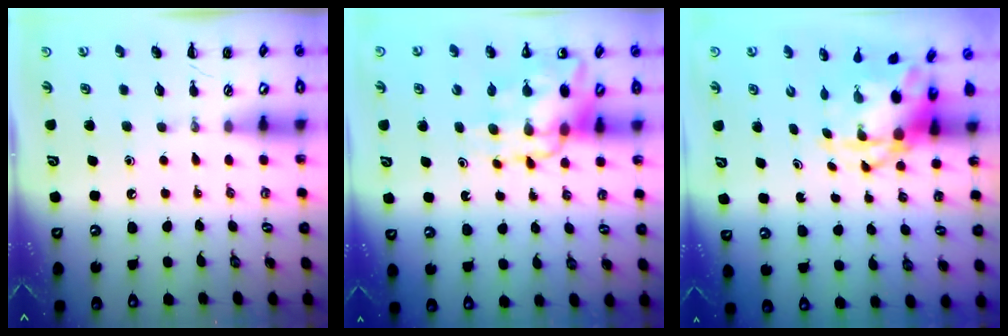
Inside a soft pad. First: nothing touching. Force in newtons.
{"total": 10.7, "press": 10.3, "slide": 3.1}
{"total": 4.3, "press": 4.2, "slide": 0.9}